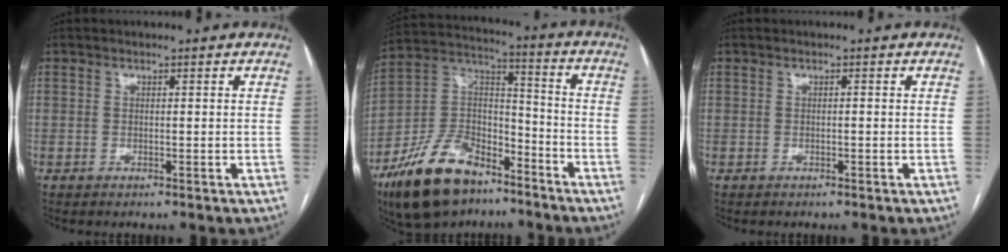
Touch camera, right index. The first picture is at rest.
{"total": 17.8, "force": [-12.0, 8.4, 10.1], "torque": [-0.207, 0.022, -0.212]}
{"total": 0.0}